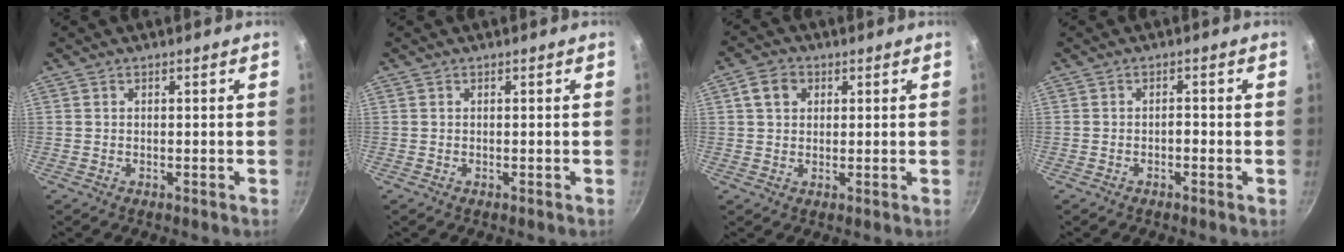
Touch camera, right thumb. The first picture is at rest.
{"total": 0.0}
{"total": 4.7, "force": [1.5, 3.7, 2.4], "torque": [-0.029, 0.004, 0.020]}
{"total": 1.3, "force": [-0.7, 0.5, 1.0], "torque": [-0.019, 0.006, -0.014]}